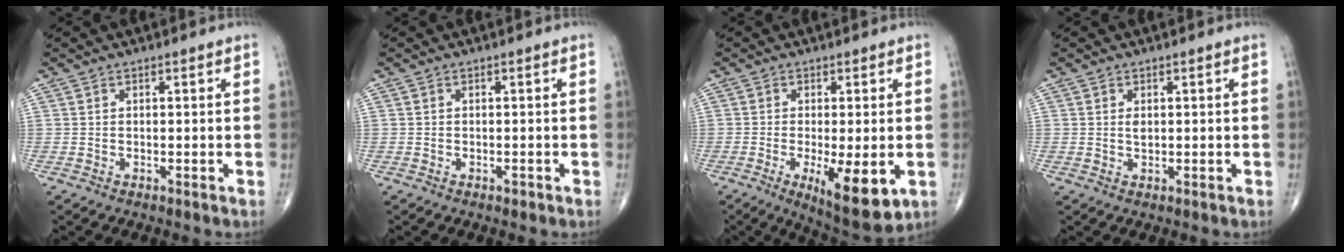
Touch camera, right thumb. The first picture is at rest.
{"total": 0.6, "force": [-0.4, 0.3, 0.3], "torque": [-0.003, 0.000, -0.007]}
{"total": 10.7, "force": [-3.0, 3.2, 9.7], "torque": [-0.148, -0.023, -0.040]}
{"total": 1.2, "force": [0.3, 0.7, 1.0], "torque": [-0.013, -0.003, 0.006]}